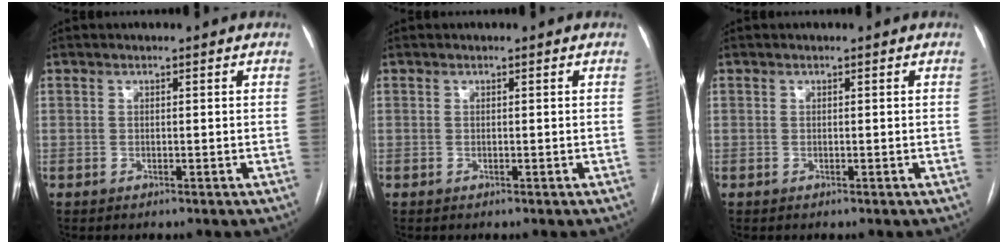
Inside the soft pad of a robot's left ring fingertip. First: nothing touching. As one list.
[{"total": 0.0}, {"total": 0.0}]